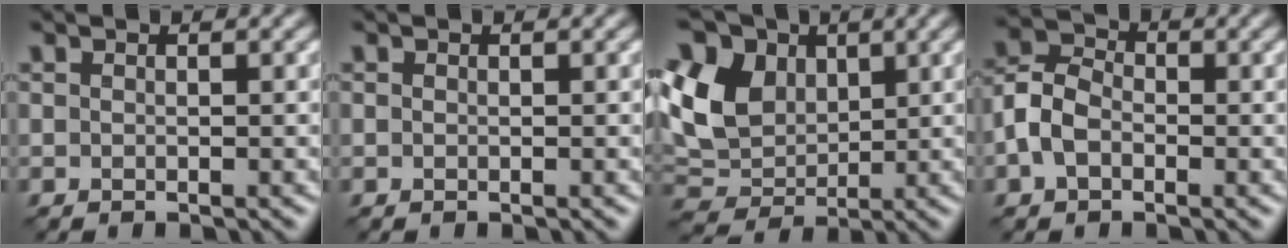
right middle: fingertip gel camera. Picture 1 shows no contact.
{"total": 0.0}
{"total": 9.0, "force": [2.9, 6.7, 5.3], "torque": [-0.145, 0.026, 0.049]}
{"total": 3.9, "force": [-1.1, 2.8, 2.4], "torque": [-0.055, 0.009, -0.029]}